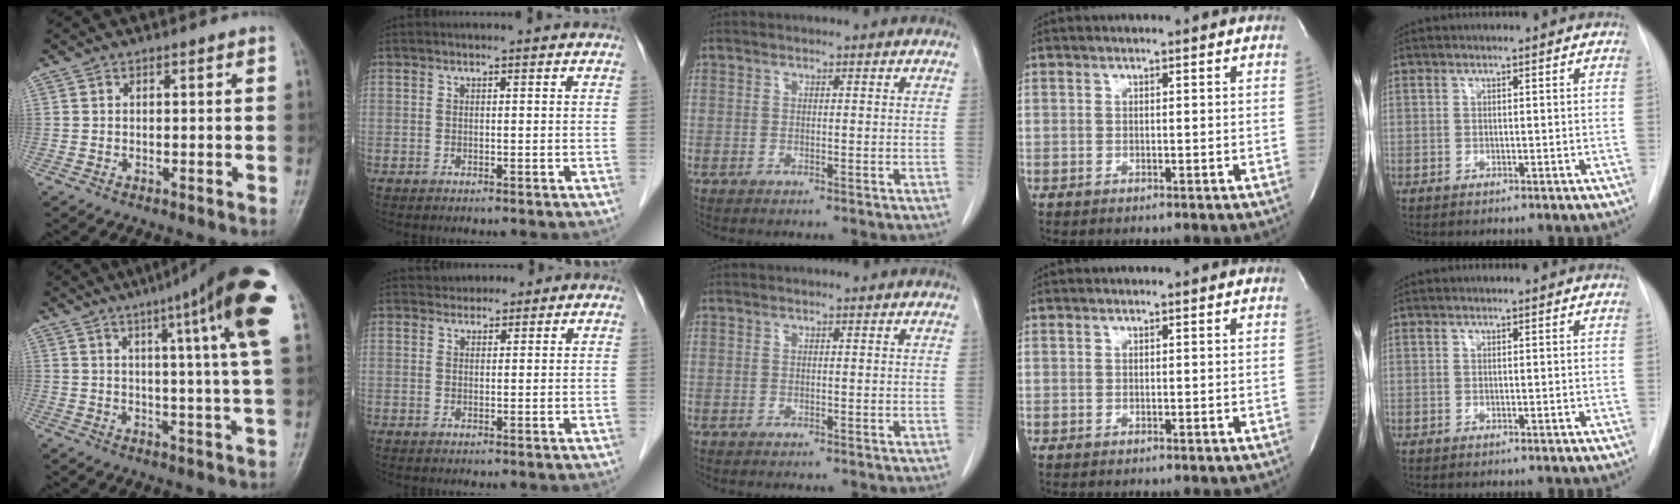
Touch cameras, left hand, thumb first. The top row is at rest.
{"thumb": {"total": 19.5, "force": [9.6, 1.2, 16.9], "torque": [-0.228, -0.021, 0.114]}, "index": {"total": 2.1, "force": [1.4, 1.5, 0.3], "torque": [0.001, 0.015, 0.016]}}